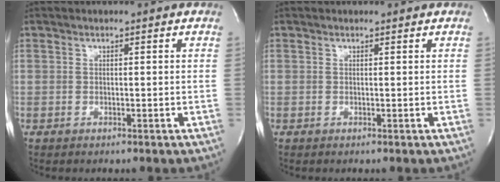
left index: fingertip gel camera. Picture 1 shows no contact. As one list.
[{"total": 0.0}]